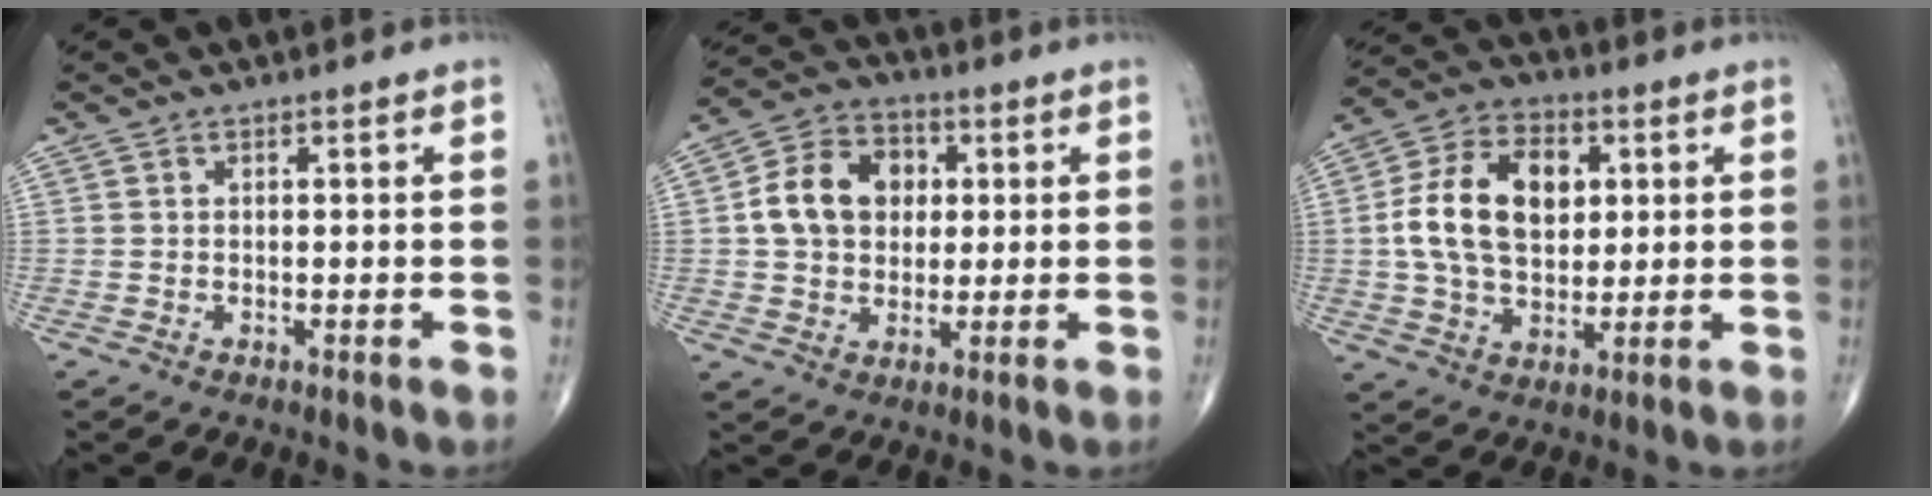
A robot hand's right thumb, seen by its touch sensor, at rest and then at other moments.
{"total": 12.1, "force": [1.6, 9.4, 7.5], "torque": [-0.104, 0.013, 0.021]}
{"total": 15.4, "force": [2.3, 10.1, 11.4], "torque": [-0.183, 0.008, 0.037]}